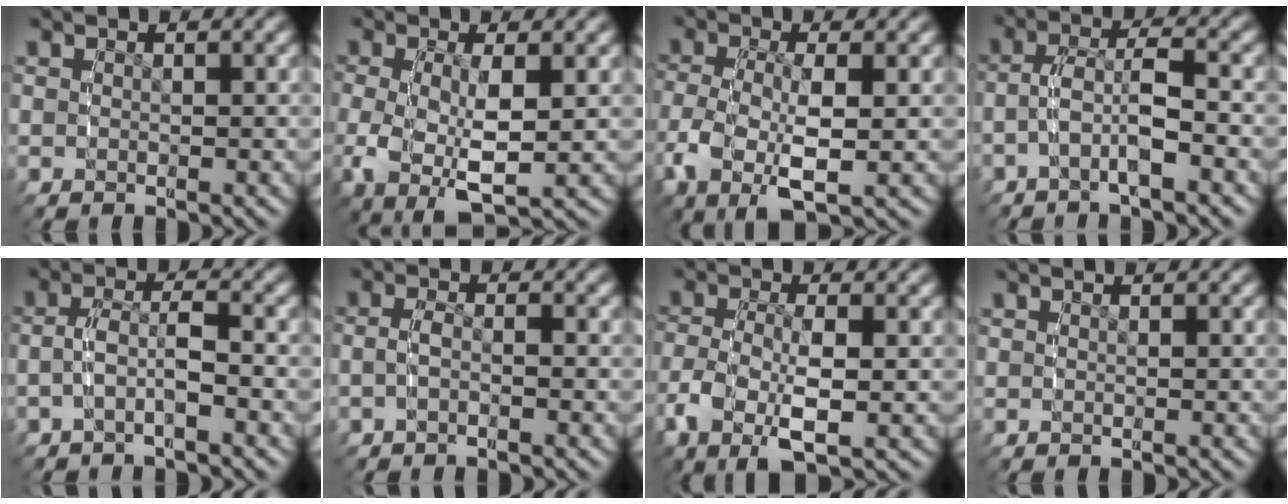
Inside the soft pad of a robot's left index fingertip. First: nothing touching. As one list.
[{"total": 7.6, "force": [-2.5, 4.8, 5.3], "torque": [-0.143, -0.049, -0.026]}, {"total": 6.6, "force": [-2.0, 3.8, 5.0], "torque": [-0.133, -0.032, -0.023]}, {"total": 3.7, "force": [-1.8, 1.7, 2.7], "torque": [-0.057, -0.001, -0.037]}, {"total": 3.1, "force": [-1.8, 1.4, 2.2], "torque": [-0.052, -0.003, -0.034]}, {"total": 2.1, "force": [-1.1, 1.1, 1.4], "torque": [-0.040, -0.001, -0.025]}, {"total": 5.9, "force": [-2.0, 3.2, 4.6], "torque": [-0.115, -0.026, -0.027]}, {"total": 0.0}]